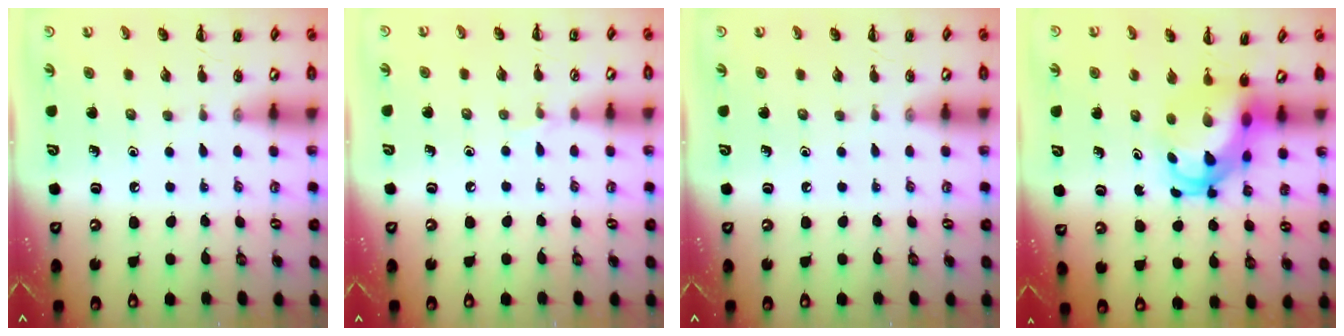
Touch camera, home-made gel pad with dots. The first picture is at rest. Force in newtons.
{"total": 3.4, "press": 3.2, "slide": 1.3}
{"total": 0.0}
{"total": 4.9, "press": 4.8, "slide": 1.0}